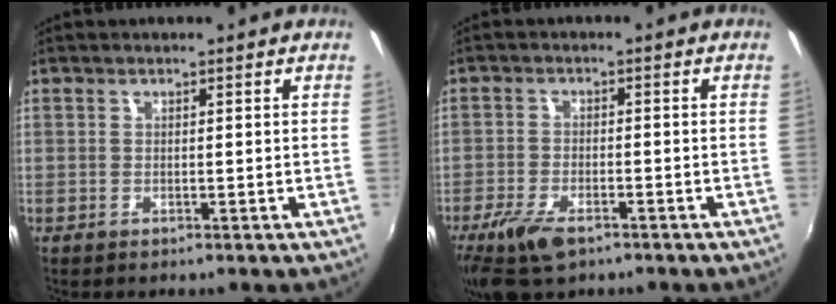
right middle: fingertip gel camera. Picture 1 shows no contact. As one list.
[{"total": 8.2, "force": [-5.4, 3.4, 5.2], "torque": [-0.130, -0.021, -0.100]}]